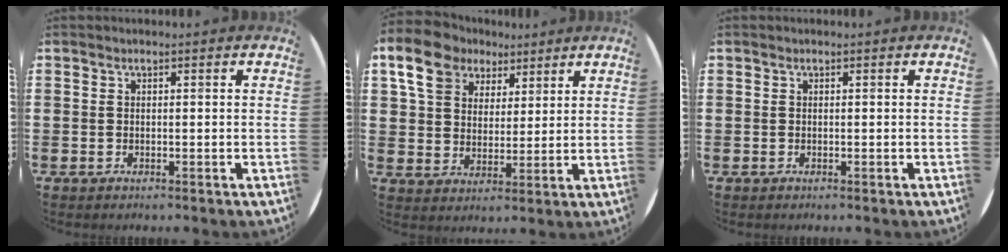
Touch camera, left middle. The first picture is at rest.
{"total": 8.8, "force": [6.0, 5.8, 2.8], "torque": [-0.072, 0.002, 0.110]}
{"total": 0.0}